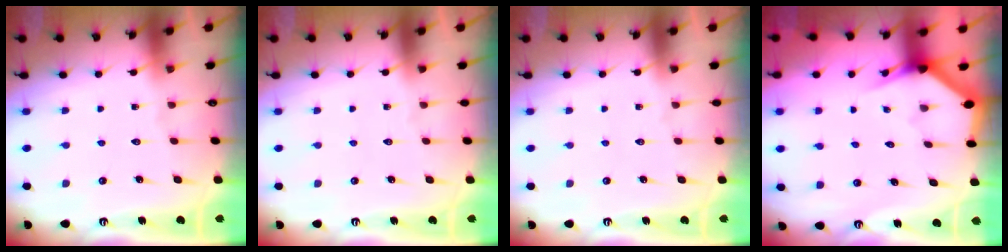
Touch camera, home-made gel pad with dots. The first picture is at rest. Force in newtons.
{"total": 0.0}
{"total": 0.0}
{"total": 2.9, "press": 2.9, "slide": 0.1}